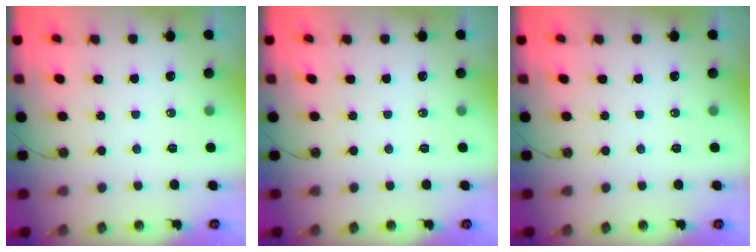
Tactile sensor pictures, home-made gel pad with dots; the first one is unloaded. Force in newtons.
{"total": 0.0}
{"total": 0.0}